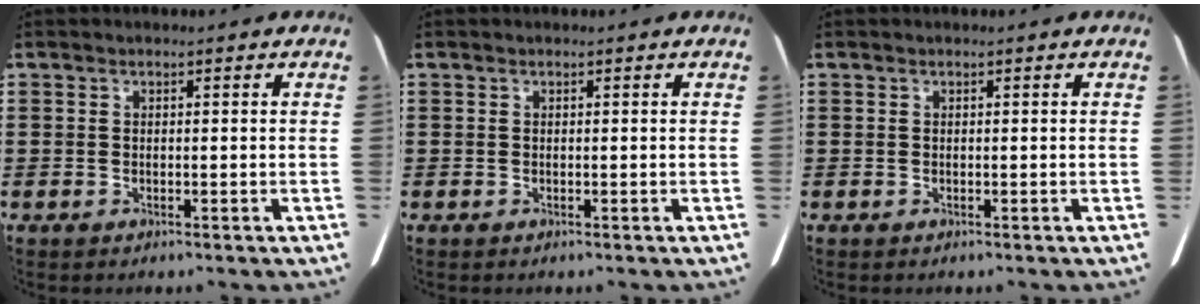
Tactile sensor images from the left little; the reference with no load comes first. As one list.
[{"total": 0.0}, {"total": 0.0}]